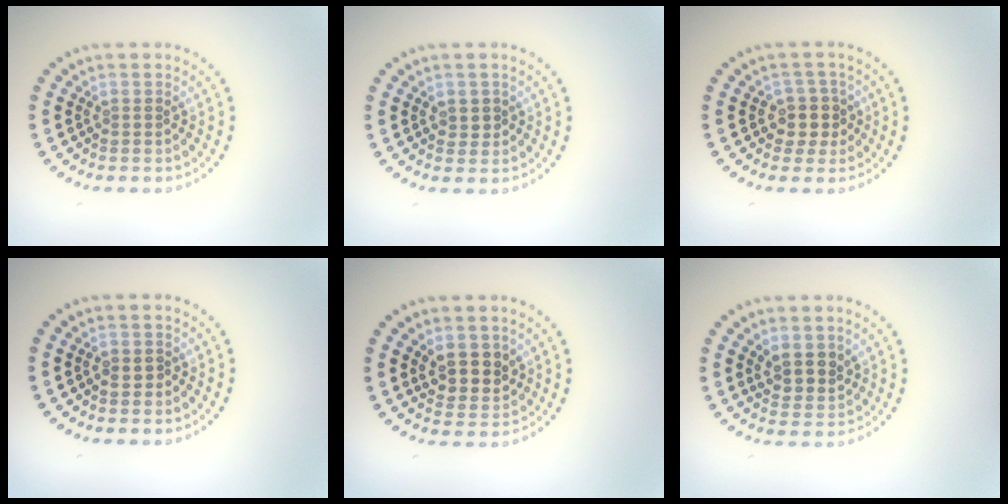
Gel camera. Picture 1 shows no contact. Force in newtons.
{"total": 0.9, "press": 0.9, "slide": 0.2}
{"total": 2.4, "press": 2.1, "slide": 1.2}
{"total": 0.8, "press": 0.7, "slide": 0.4}
{"total": 3.0, "press": 2.8, "slide": 1.1}
{"total": 2.6, "press": 2.3, "slide": 1.2}